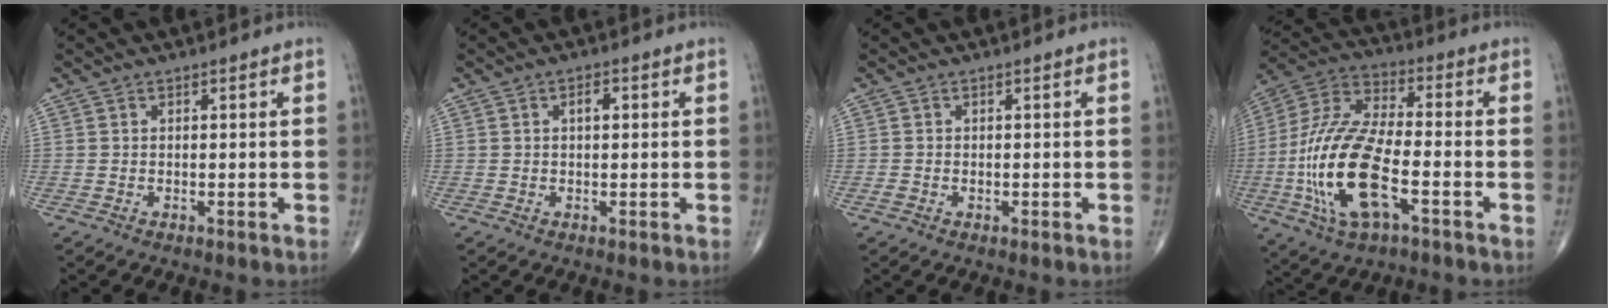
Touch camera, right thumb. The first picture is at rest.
{"total": 2.1, "force": [0.5, 1.1, 1.7], "torque": [-0.027, 0.004, 0.007]}
{"total": 0.9, "force": [-0.3, 0.7, 0.5], "torque": [-0.012, 0.004, -0.005]}
{"total": 20.7, "force": [-5.4, 8.5, 18.0], "torque": [-0.388, 0.022, -0.094]}